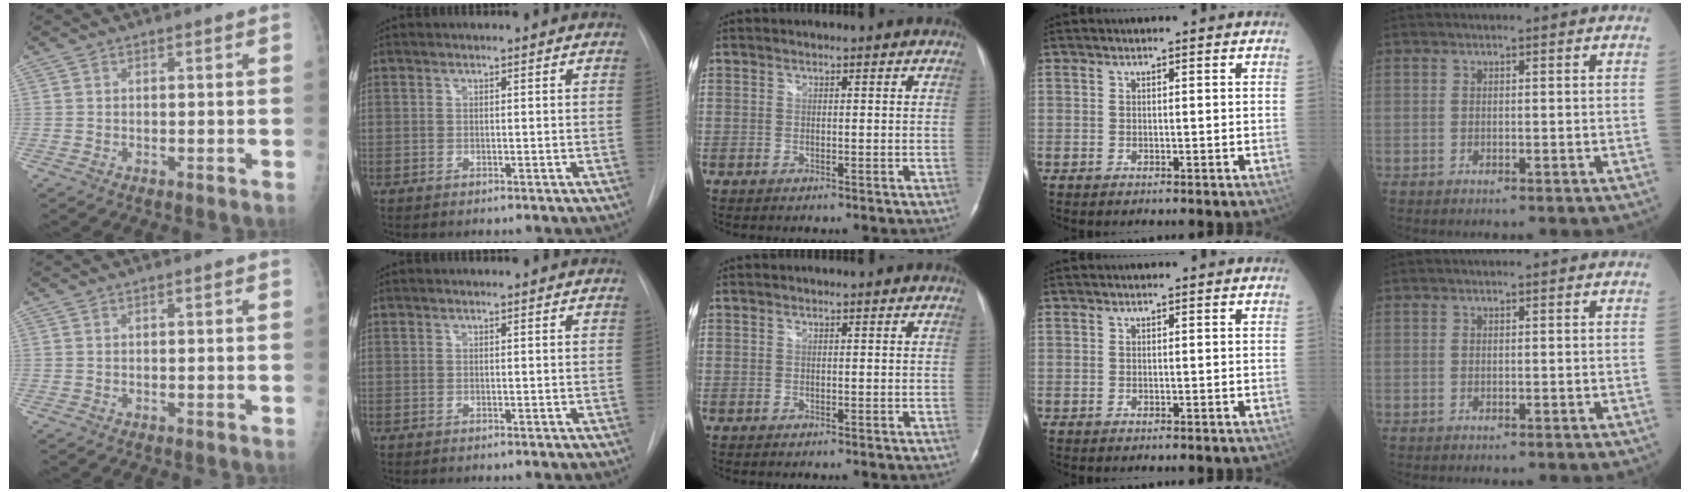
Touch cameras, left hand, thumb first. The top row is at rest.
{}